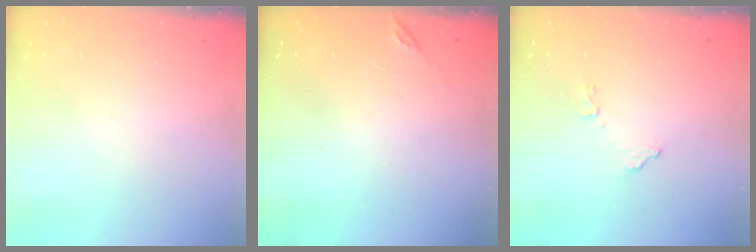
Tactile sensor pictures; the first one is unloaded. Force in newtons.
{"total": 5.5, "press": 5.5, "slide": 0.1}
{"total": 8.0, "press": 8.0, "slide": 0.4}